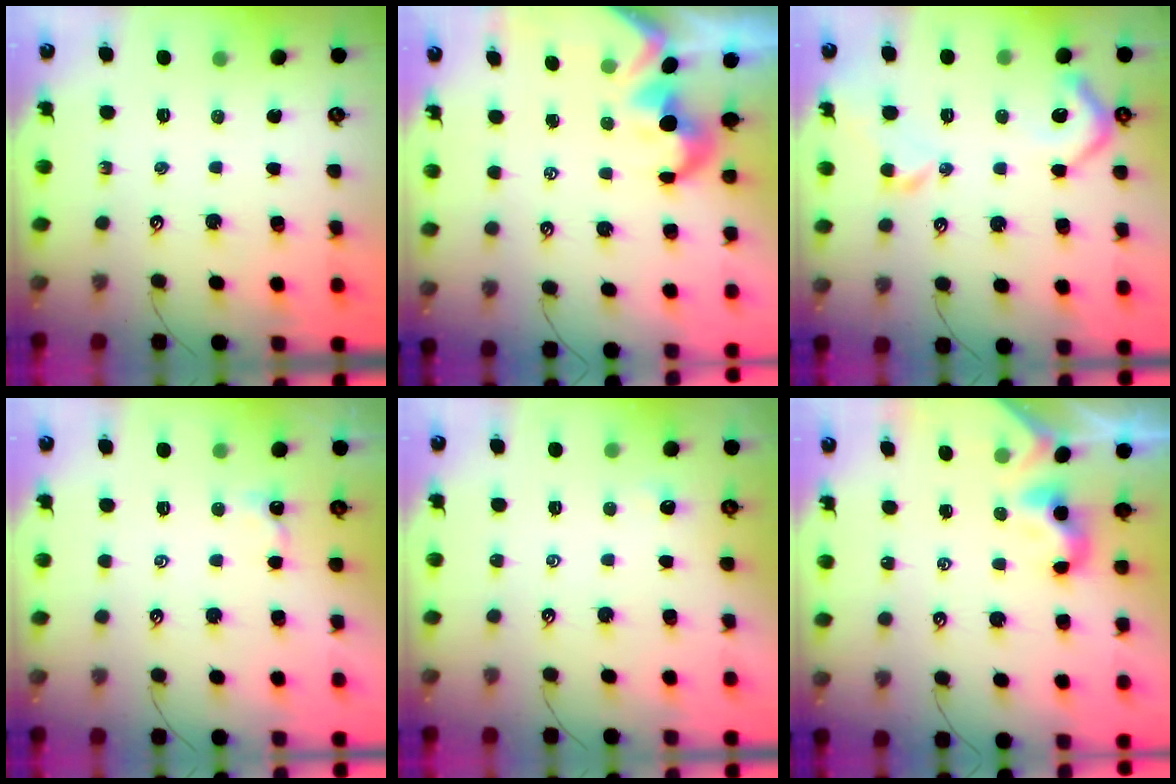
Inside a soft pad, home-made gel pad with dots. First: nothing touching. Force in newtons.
{"total": 1.7, "press": 1.4, "slide": 1.0}
{"total": 7.9, "press": 7.8, "slide": 1.1}
{"total": 2.2, "press": 2.2, "slide": 0.2}
{"total": 0.0}
{"total": 2.5, "press": 2.5, "slide": 0.1}